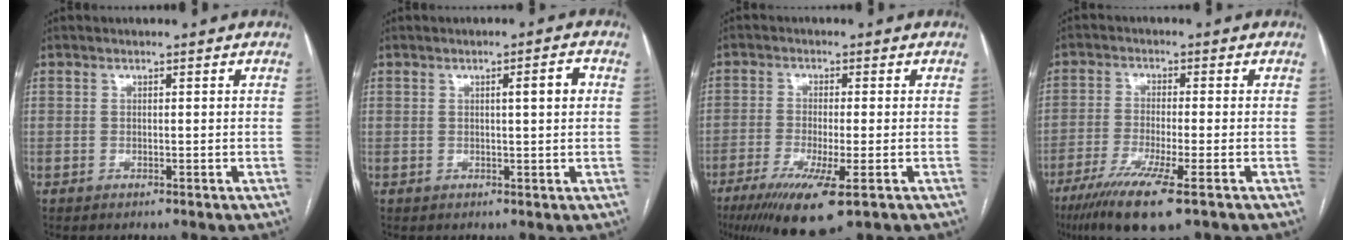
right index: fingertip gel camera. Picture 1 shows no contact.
{"total": 2.9, "force": [0.6, 0.1, 2.9], "torque": [-0.041, 0.005, 0.008]}
{"total": 11.0, "force": [-6.1, 1.3, 9.0], "torque": [-0.151, -0.031, -0.097]}
{"total": 10.8, "force": [-6.7, 0.6, 8.4], "torque": [-0.147, -0.029, -0.109]}